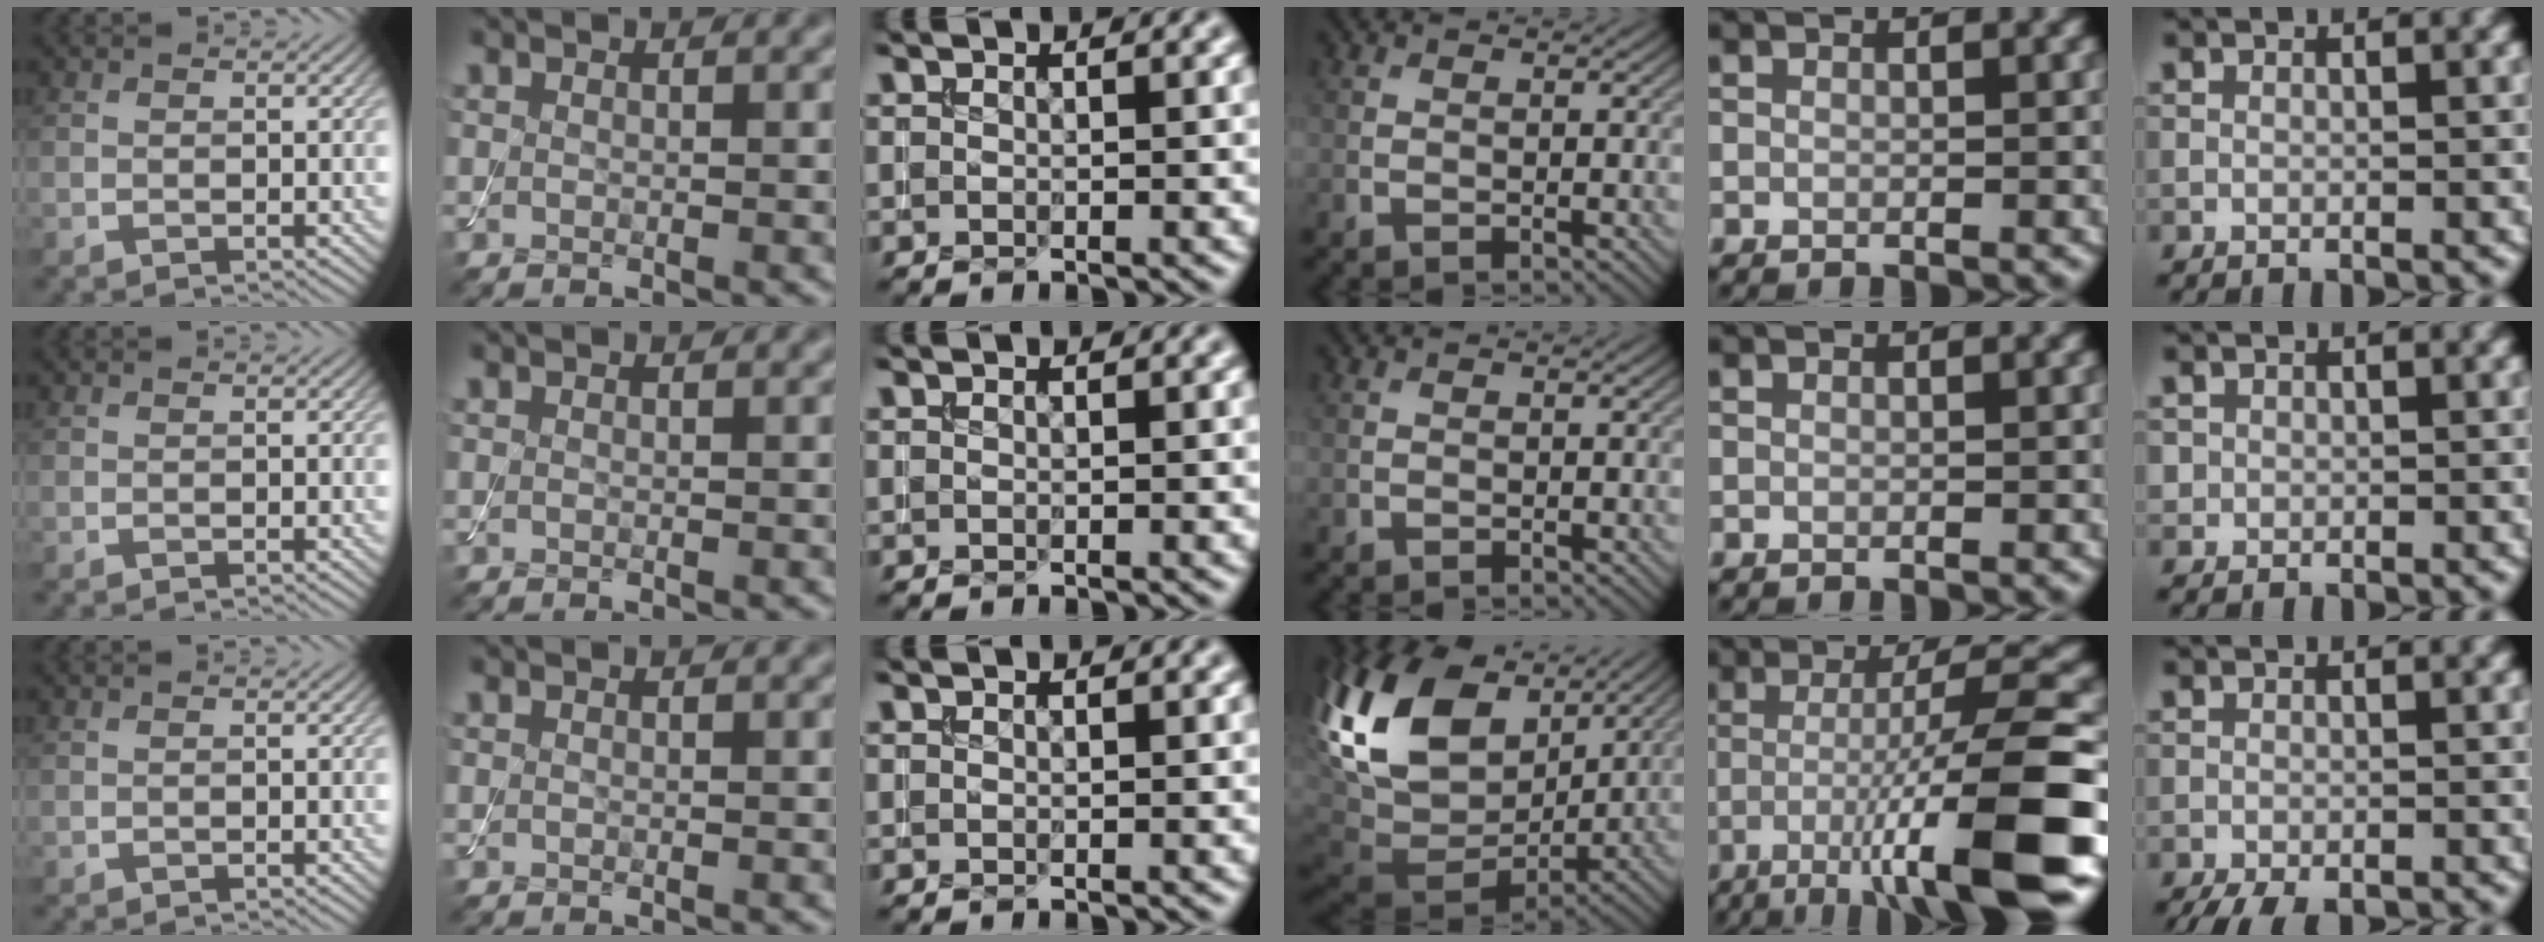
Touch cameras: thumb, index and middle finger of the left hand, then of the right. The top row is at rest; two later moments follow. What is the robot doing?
{"motion": "assemble", "object": "toy tower of hanoi"}